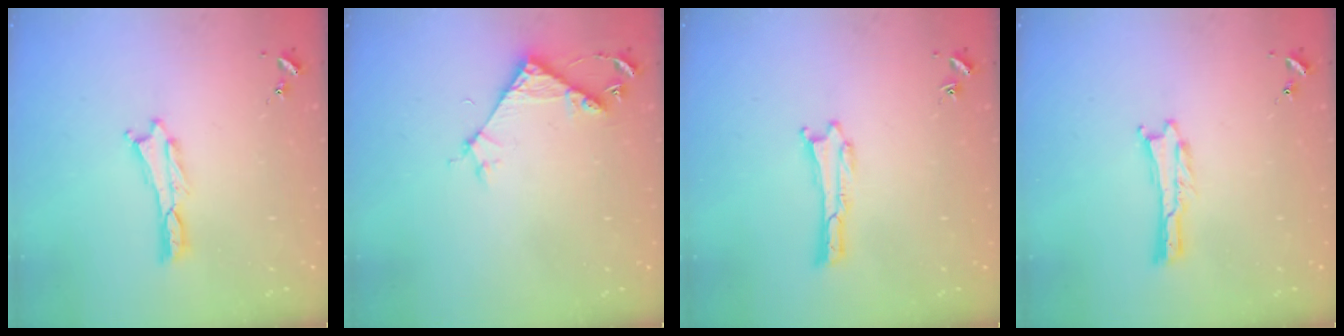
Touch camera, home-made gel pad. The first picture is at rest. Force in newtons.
{"total": 5.4, "press": 5.4, "slide": 0.4}
{"total": 0.0}
{"total": 0.0}